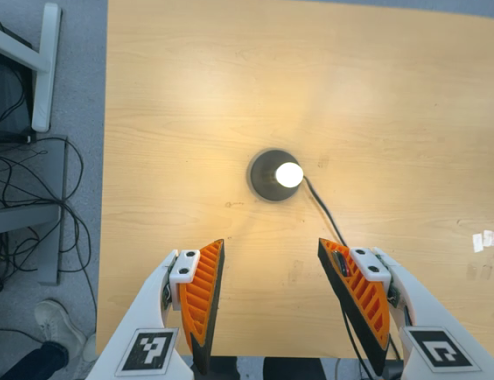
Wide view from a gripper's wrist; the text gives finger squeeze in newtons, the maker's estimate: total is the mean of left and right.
{"total": 0.0}